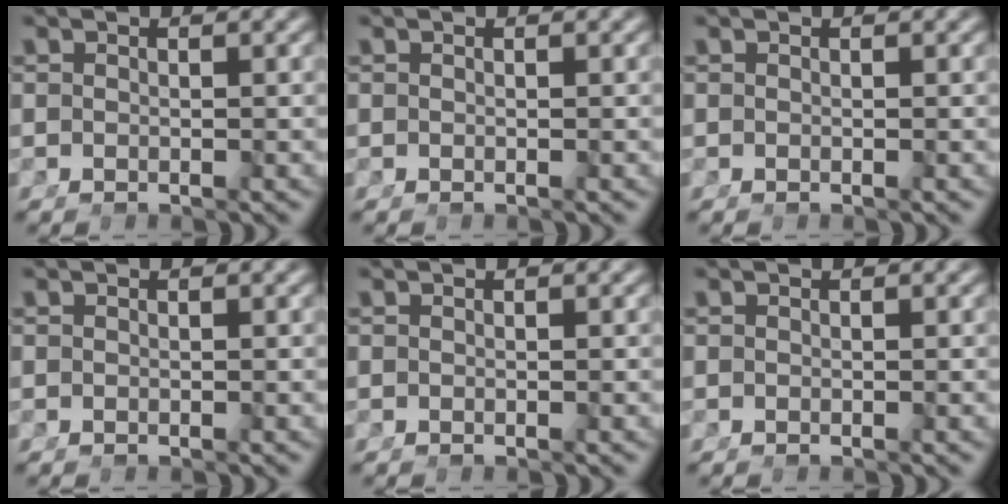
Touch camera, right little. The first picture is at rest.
{"total": 0.0}
{"total": 0.0}
{"total": 0.0}
{"total": 0.0}
{"total": 0.0}